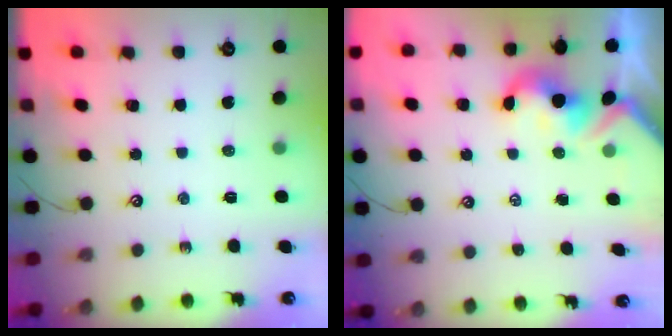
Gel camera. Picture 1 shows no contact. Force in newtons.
{"total": 2.6, "press": 2.6, "slide": 0.5}